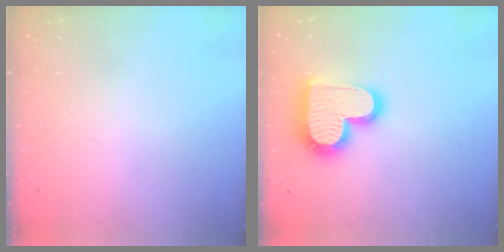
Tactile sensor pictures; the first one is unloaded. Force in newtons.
{"total": 17.7, "press": 17.6, "slide": 1.3}